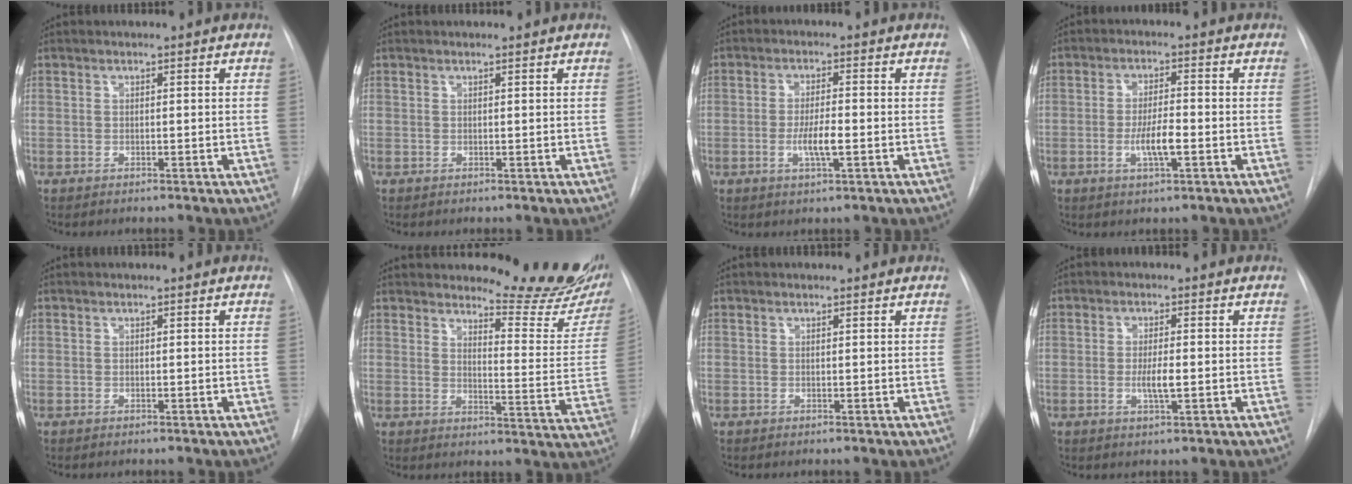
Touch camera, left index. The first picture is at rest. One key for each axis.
{"total": 0.7, "fx": 0.7, "fy": 0.0, "fz": 0.1, "tx": -0.007, "ty": 0.004, "tz": 0.012}
{"total": 4.4, "fx": -1.1, "fy": 0.7, "fz": 4.2, "tx": -0.081, "ty": -0.005, "tz": -0.018}
{"total": 4.9, "fx": -1.4, "fy": 0.9, "fz": 4.6, "tx": -0.088, "ty": -0.003, "tz": -0.023}
{"total": 0.0}
{"total": 15.0, "fx": 13.7, "fy": 1.6, "fz": 5.9, "tx": -0.068, "ty": -0.091, "tz": 0.158}
{"total": 1.0, "fx": 1.0, "fy": 0.2, "fz": 0.1, "tx": -0.011, "ty": 0.006, "tz": 0.010}
{"total": 3.2, "fx": -0.5, "fy": 0.5, "fz": 3.2, "tx": -0.061, "ty": -0.004, "tz": -0.007}